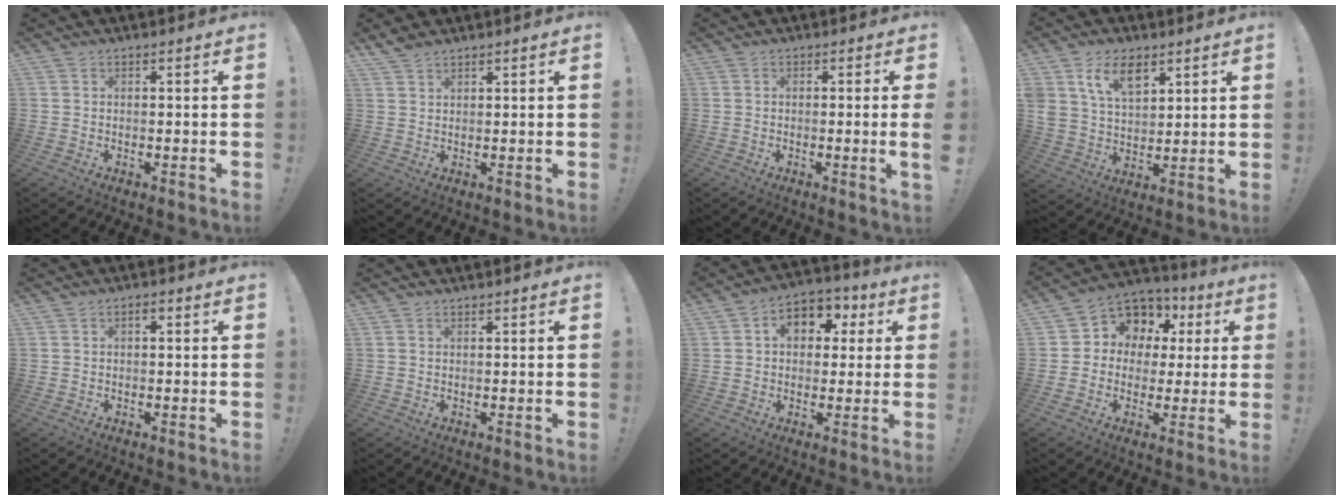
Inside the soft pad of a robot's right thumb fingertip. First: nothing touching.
{"total": 2.8, "force": [2.4, 1.0, 1.0], "torque": [-0.015, -0.014, 0.046]}
{"total": 2.8, "force": [-0.2, -0.7, 2.8], "torque": [-0.037, -0.010, -0.003]}
{"total": 11.4, "force": [6.9, 6.6, 6.2], "torque": [-0.111, -0.025, 0.134]}
{"total": 0.8, "force": [-0.1, 0.4, 0.7], "torque": [-0.014, 0.005, -0.004]}
{"total": 0.5, "force": [0.5, -0.1, 0.0], "torque": [0.008, -0.004, 0.009]}
{"total": 9.1, "force": [2.3, 7.1, 5.2], "torque": [-0.059, 0.000, 0.042]}
{"total": 9.3, "force": [2.9, 8.0, 3.7], "torque": [-0.051, -0.020, 0.061]}